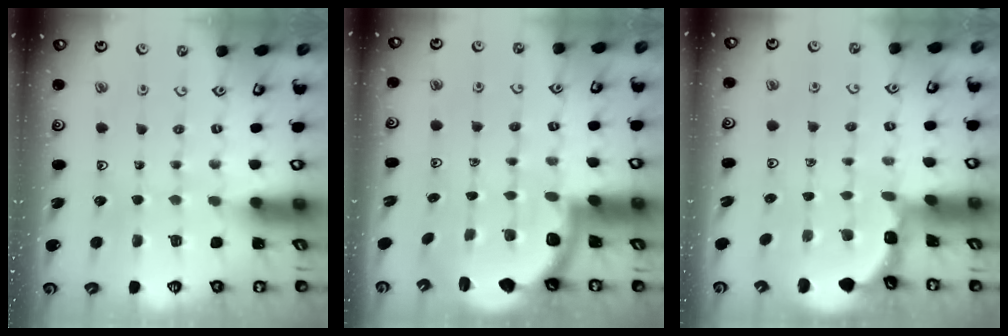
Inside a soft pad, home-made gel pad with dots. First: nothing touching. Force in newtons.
{"total": 2.5, "press": 2.4, "slide": 0.7}
{"total": 2.1, "press": 2.1, "slide": 0.2}